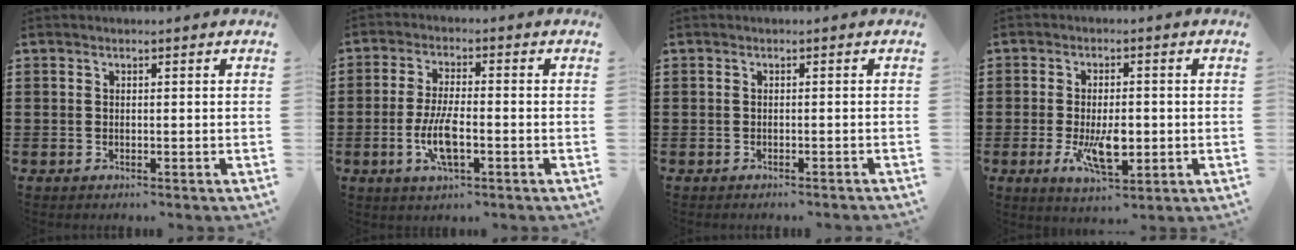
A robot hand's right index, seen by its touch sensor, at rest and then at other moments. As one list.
[{"total": 6.4, "force": [-2.0, 2.0, 5.8], "torque": [-0.123, -0.004, -0.039]}, {"total": 0.6, "force": [-0.5, 0.0, 0.2], "torque": [-0.005, 0.000, -0.011]}, {"total": 7.3, "force": [-1.4, 3.1, 6.5], "torque": [-0.112, -0.011, -0.026]}]